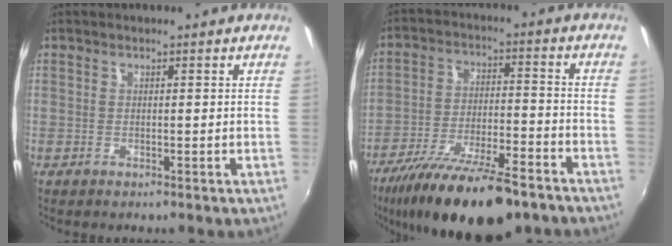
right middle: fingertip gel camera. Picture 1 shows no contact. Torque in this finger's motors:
{"motor_torque": [1.15, -0.99, 0.49, 0.18]}